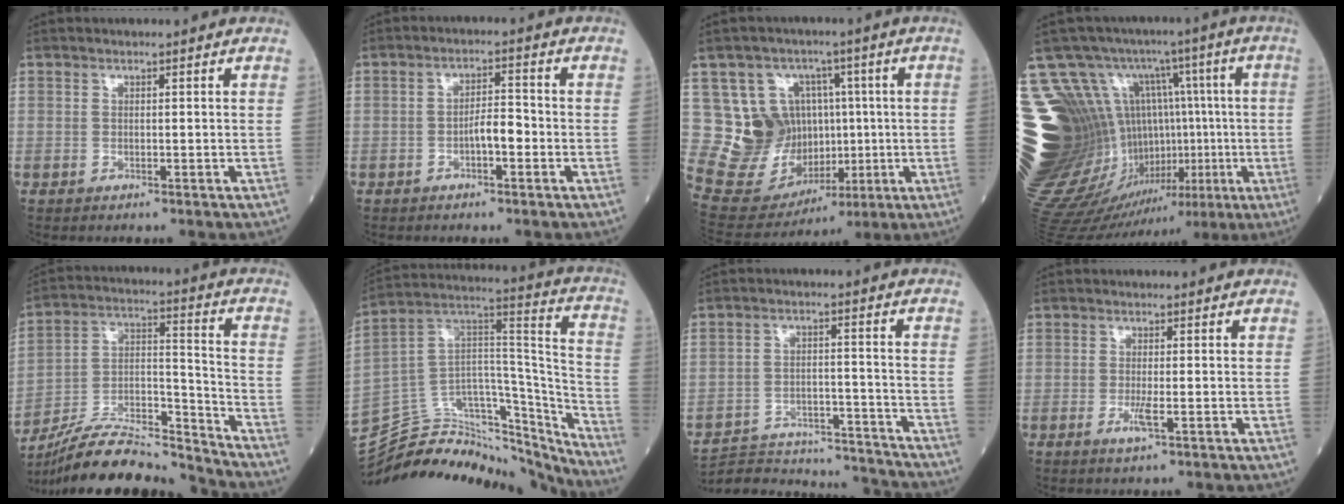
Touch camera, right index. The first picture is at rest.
{"total": 3.5, "force": [-1.3, 1.0, 3.1], "torque": [-0.049, 0.009, -0.022]}
{"total": 14.4, "force": [1.5, 12.2, 7.5], "torque": [-0.144, 0.051, 0.064]}
{"total": 40.8, "force": [-2.2, 27.1, 30.4], "torque": [-0.647, 0.095, -0.014]}
{"total": 18.9, "force": [-17.9, 1.6, 5.7], "torque": [-0.116, 0.018, -0.312]}
{"total": 29.3, "force": [-26.9, 7.1, 9.1], "torque": [-0.147, 0.044, -0.406]}
{"total": 17.6, "force": [-17.3, 2.0, 2.7], "torque": [-0.055, 0.014, -0.247]}
{"total": 2.3, "force": [-0.9, -0.2, 2.1], "torque": [-0.046, -0.006, -0.016]}